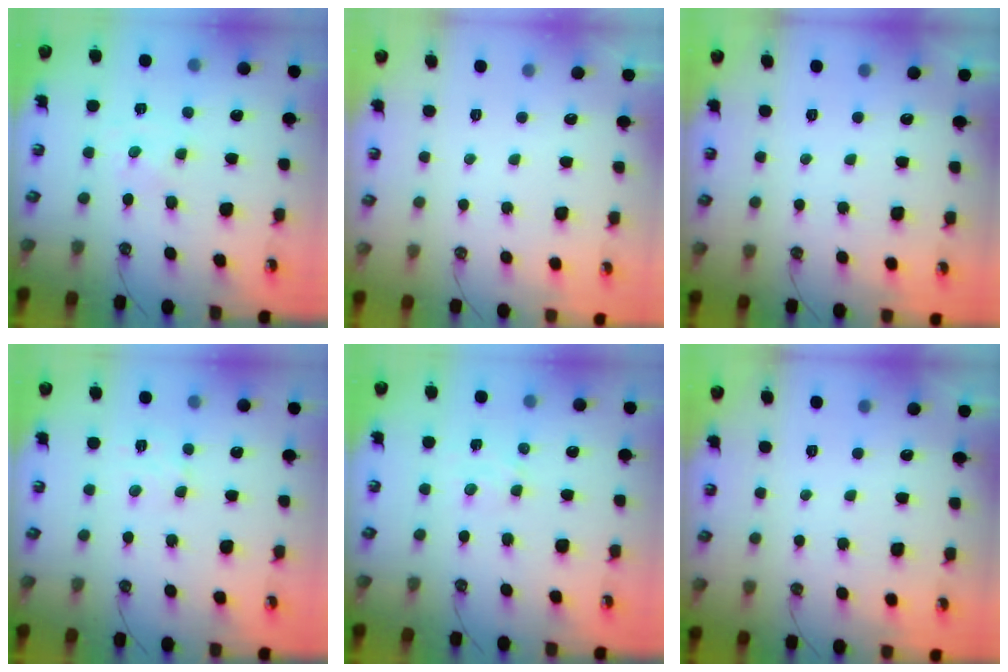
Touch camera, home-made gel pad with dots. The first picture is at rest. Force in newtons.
{"total": 0.0}
{"total": 0.0}
{"total": 2.9, "press": 2.8, "slide": 0.5}
{"total": 1.8, "press": 1.8, "slide": 0.3}
{"total": 0.0}